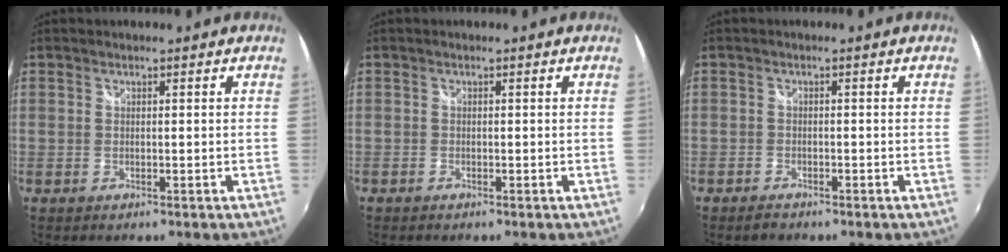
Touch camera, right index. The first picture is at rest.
{"total": 0.8, "force": [-0.7, 0.4, 0.0], "torque": [-0.002, -0.003, -0.015]}
{"total": 2.1, "force": [-1.7, 1.0, 0.5], "torque": [-0.018, -0.002, -0.032]}